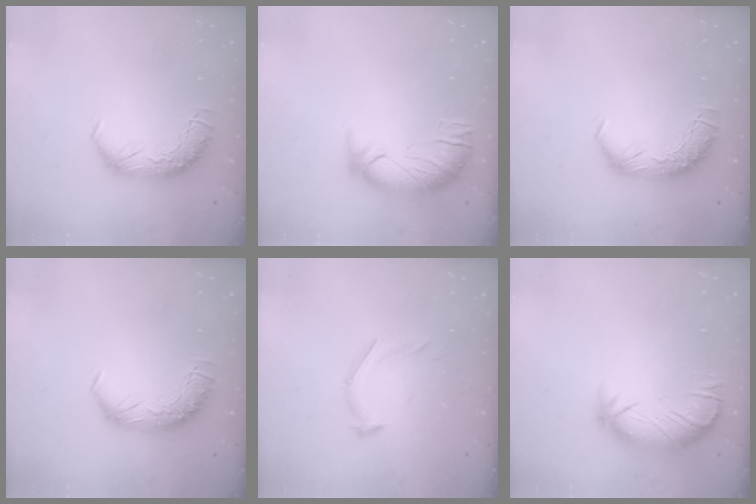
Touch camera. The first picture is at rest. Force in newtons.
{"total": 3.2, "press": 2.1, "slide": 2.5}
{"total": 0.0}
{"total": 0.0}
{"total": 5.4, "press": 5.3, "slide": 1.2}
{"total": 3.9, "press": 3.3, "slide": 2.0}